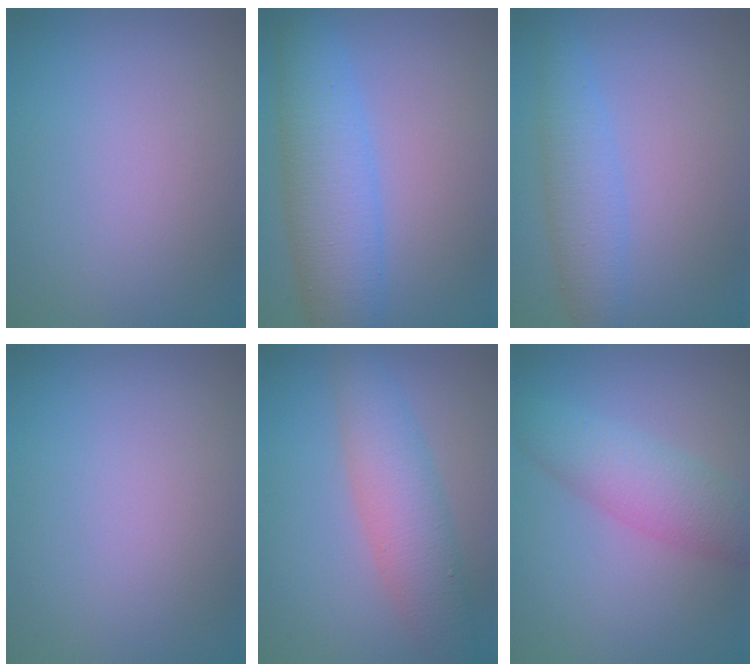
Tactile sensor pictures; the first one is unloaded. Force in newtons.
{"total": 6.5, "press": 6.5, "slide": 0.1}
{"total": 3.3, "press": 3.3, "slide": 0.0}
{"total": 0.0}
{"total": 5.0, "press": 5.0, "slide": 0.1}
{"total": 4.7, "press": 4.7, "slide": 0.1}